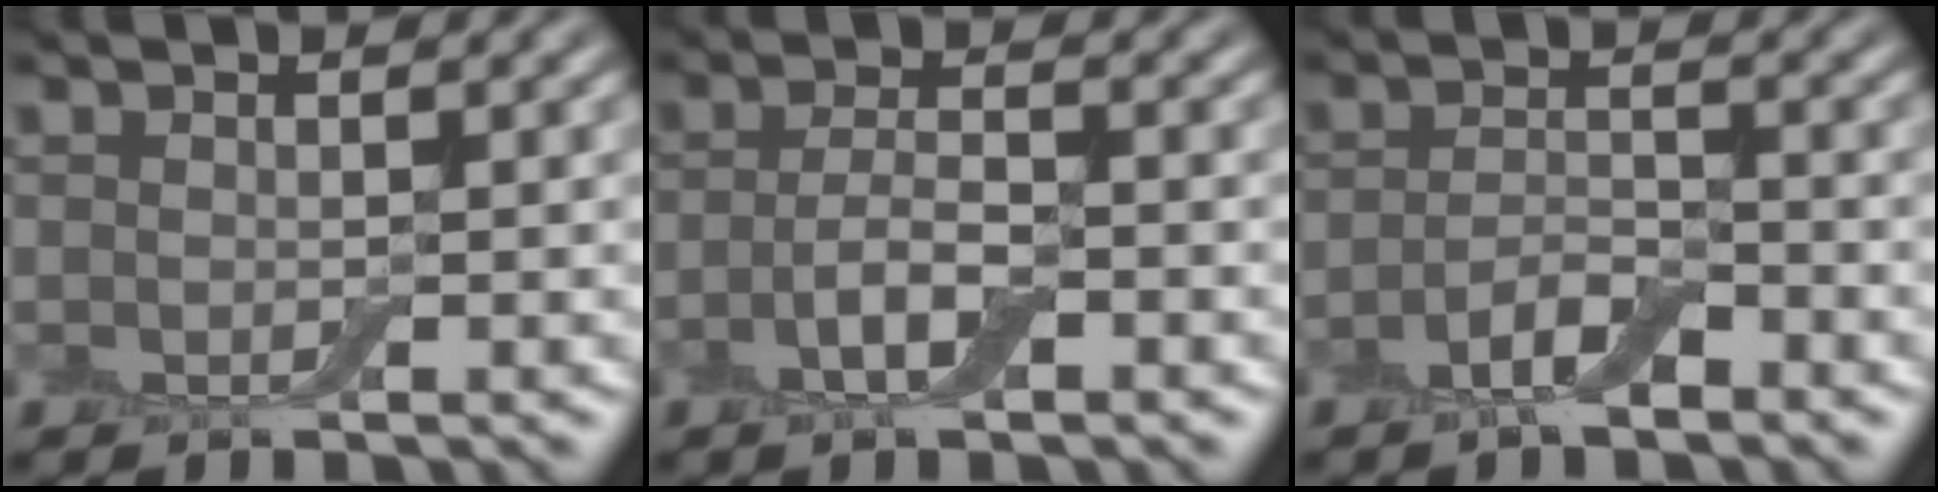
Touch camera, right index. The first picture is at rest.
{"total": 3.0, "force": [-1.1, 1.0, 2.6], "torque": [-0.058, 0.001, -0.027]}
{"total": 2.7, "force": [-1.6, 0.9, 1.8], "torque": [-0.039, 0.006, -0.035]}